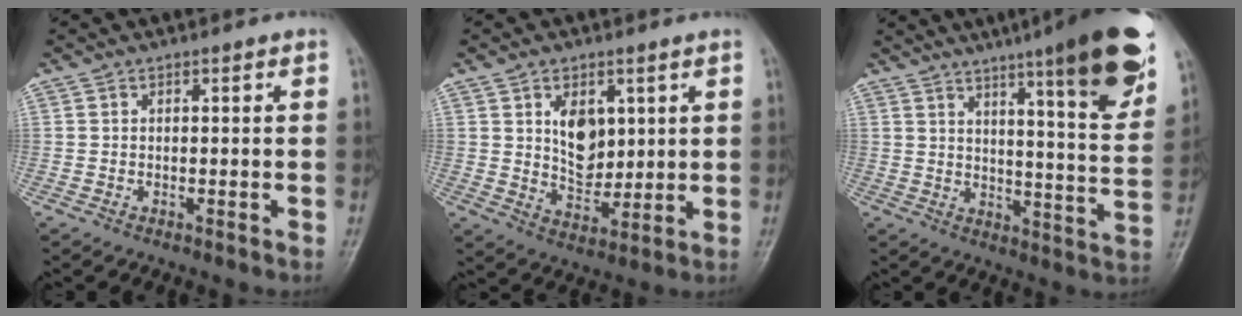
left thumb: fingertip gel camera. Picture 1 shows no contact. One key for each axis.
{"total": 8.2, "fx": 2.6, "fy": 5.4, "fz": 5.7, "tx": -0.063, "ty": -0.023, "tz": 0.053}
{"total": 20.7, "fx": 12.5, "fy": 3.0, "fz": 16.3, "tx": -0.200, "ty": -0.054, "tz": 0.170}